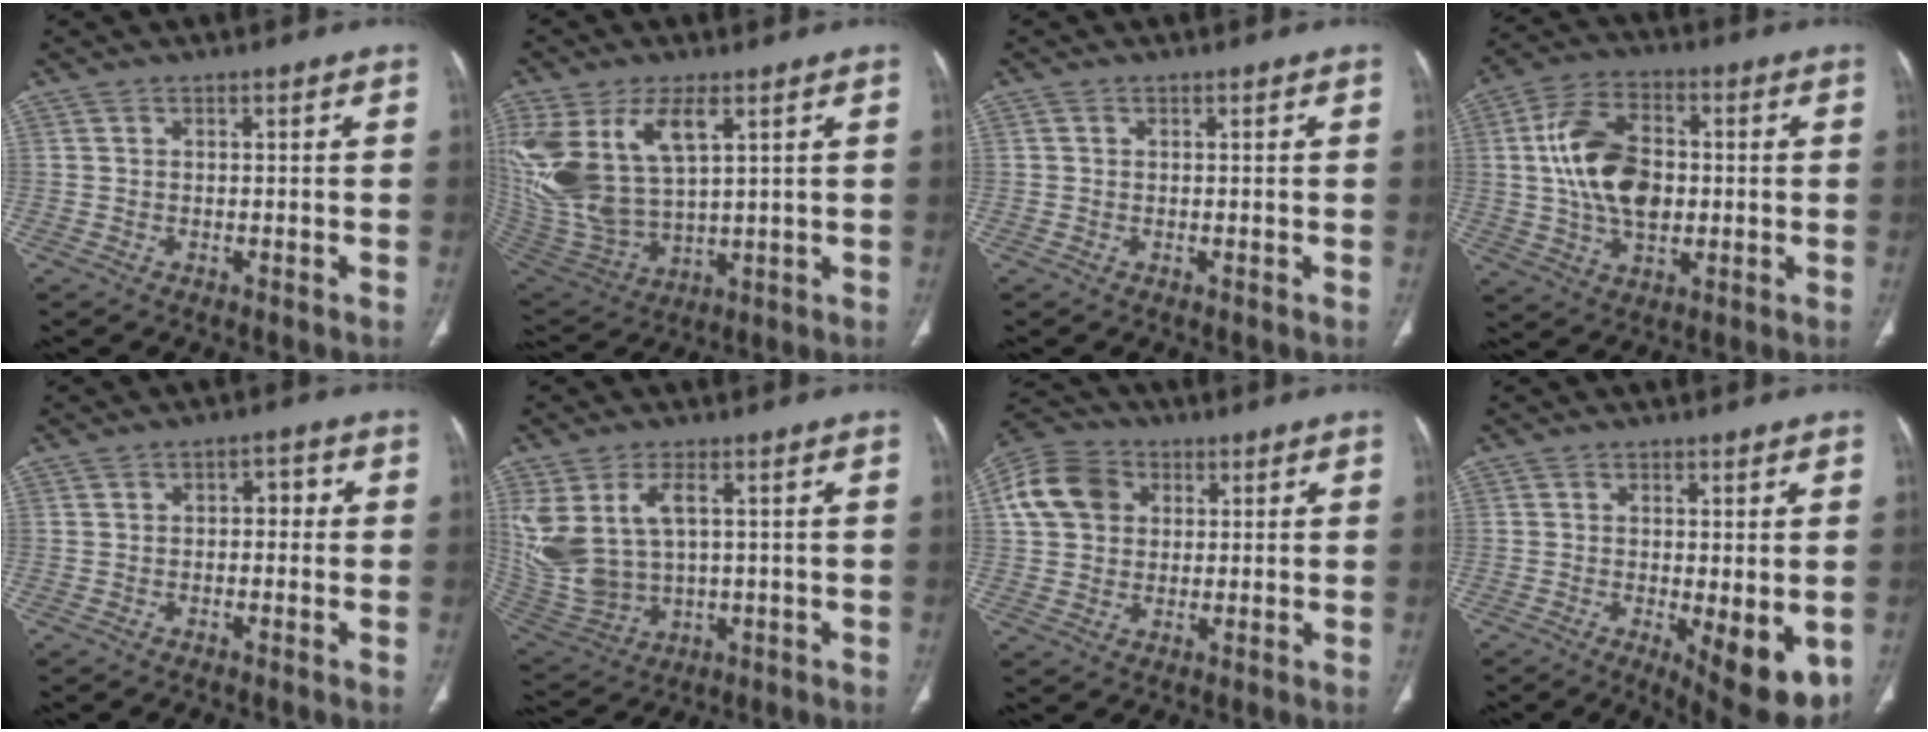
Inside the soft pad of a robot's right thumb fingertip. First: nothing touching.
{"total": 18.9, "force": [6.6, 9.6, 14.9], "torque": [-0.313, -0.024, 0.145]}
{"total": 0.0}
{"total": 15.1, "force": [0.8, 9.4, 11.9], "torque": [-0.203, 0.014, 0.014]}
{"total": 3.1, "force": [0.2, 2.0, 2.4], "torque": [-0.015, 0.013, -0.005]}
{"total": 13.7, "force": [3.1, 8.1, 10.5], "torque": [-0.234, -0.007, 0.086]}
{"total": 10.8, "force": [2.8, 8.8, 5.6], "torque": [-0.095, 0.010, 0.042]}
{"total": 10.6, "force": [-2.6, 3.5, 9.6], "torque": [-0.127, -0.023, -0.028]}